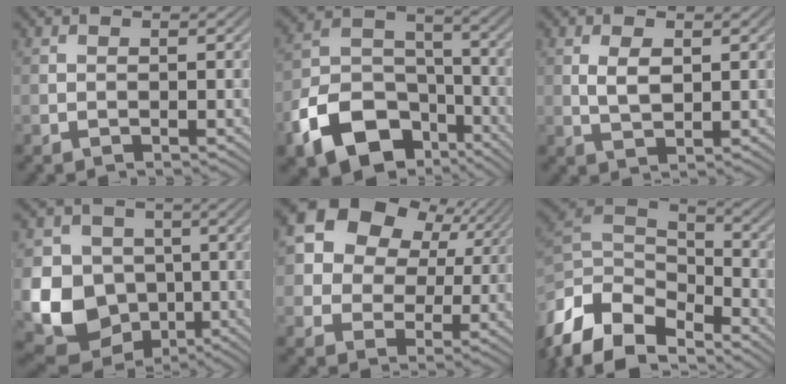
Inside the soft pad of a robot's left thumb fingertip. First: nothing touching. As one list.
[{"total": 13.7, "force": [-7.5, 8.9, 7.3], "torque": [-0.171, -0.033, -0.140]}, {"total": 3.0, "force": [0.8, 1.5, 2.4], "torque": [-0.054, -0.004, 0.019]}, {"total": 13.8, "force": [-2.6, 11.9, 6.4], "torque": [-0.159, -0.039, -0.065]}, {"total": 13.9, "force": [6.0, 10.1, 7.4], "torque": [-0.176, 0.047, 0.101]}, {"total": 12.8, "force": [-6.7, 7.7, 7.7], "torque": [-0.217, -0.013, -0.116]}]